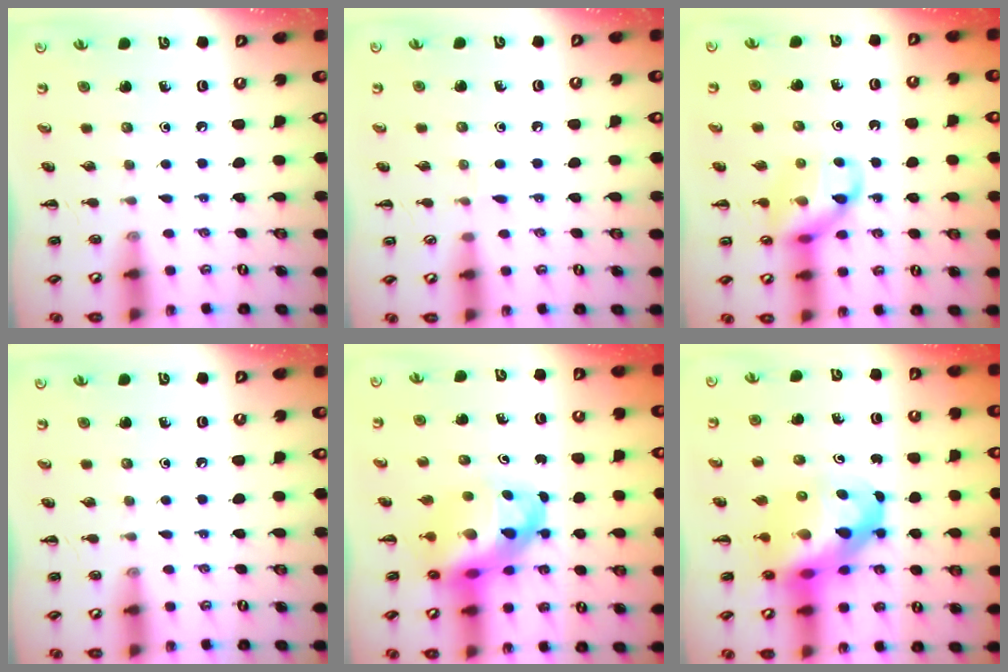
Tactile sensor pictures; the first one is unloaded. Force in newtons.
{"total": 3.9, "press": 3.7, "slide": 1.3}
{"total": 11.7, "press": 11.6, "slide": 1.6}
{"total": 0.0}
{"total": 11.5, "press": 11.1, "slide": 3.1}
{"total": 13.1, "press": 12.6, "slide": 3.4}